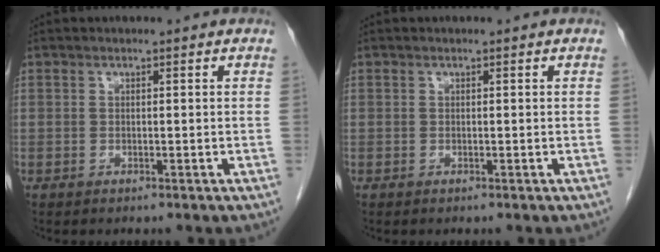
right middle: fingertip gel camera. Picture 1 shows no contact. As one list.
[{"total": 0.0}]